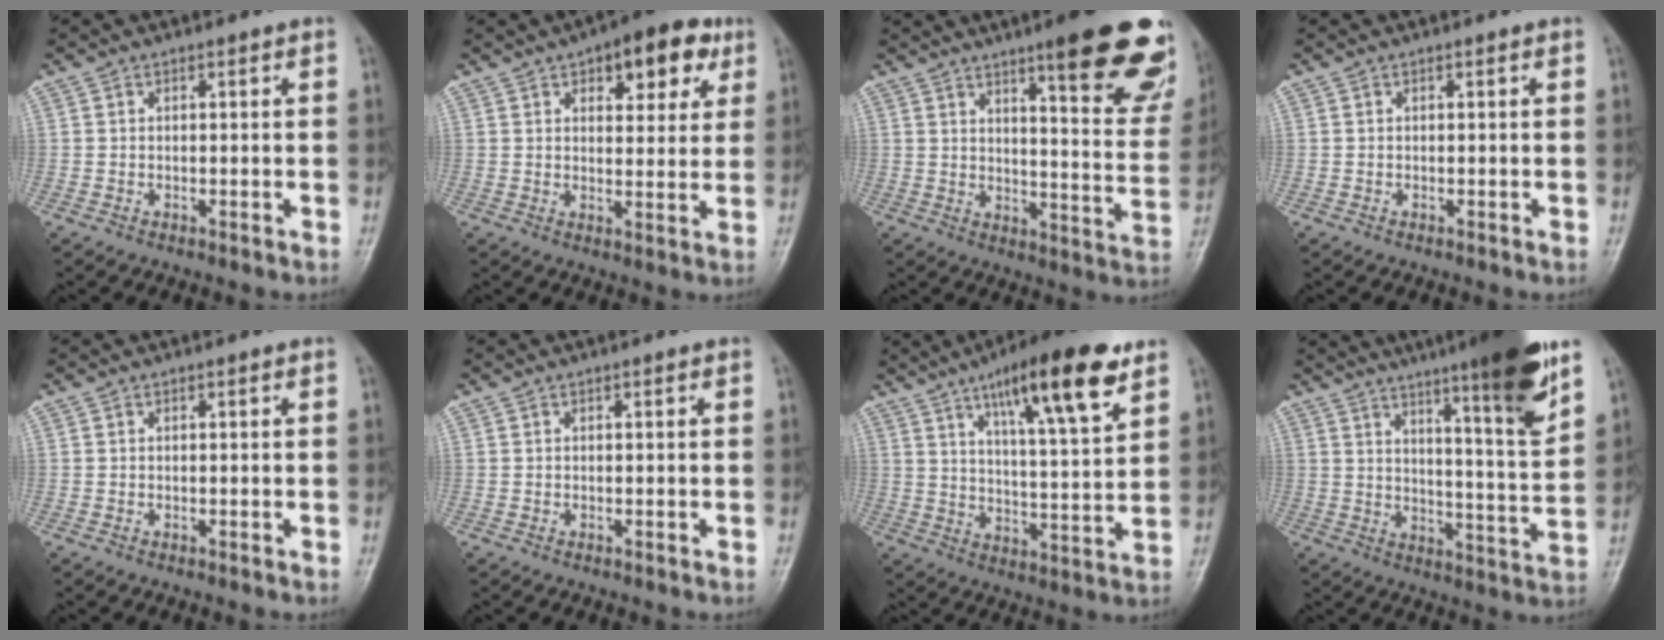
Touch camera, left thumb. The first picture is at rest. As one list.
[{"total": 11.1, "force": [5.5, 5.7, 7.8], "torque": [-0.059, -0.012, 0.067]}, {"total": 21.8, "force": [13.4, 4.4, 16.7], "torque": [-0.182, -0.065, 0.174]}, {"total": 0.0}, {"total": 0.0}, {"total": 0.0}, {"total": 18.1, "force": [10.3, 4.1, 14.4], "torque": [-0.204, -0.041, 0.162]}, {"total": 16.7, "force": [10.3, 1.4, 13.1], "torque": [-0.175, -0.057, 0.153]}]